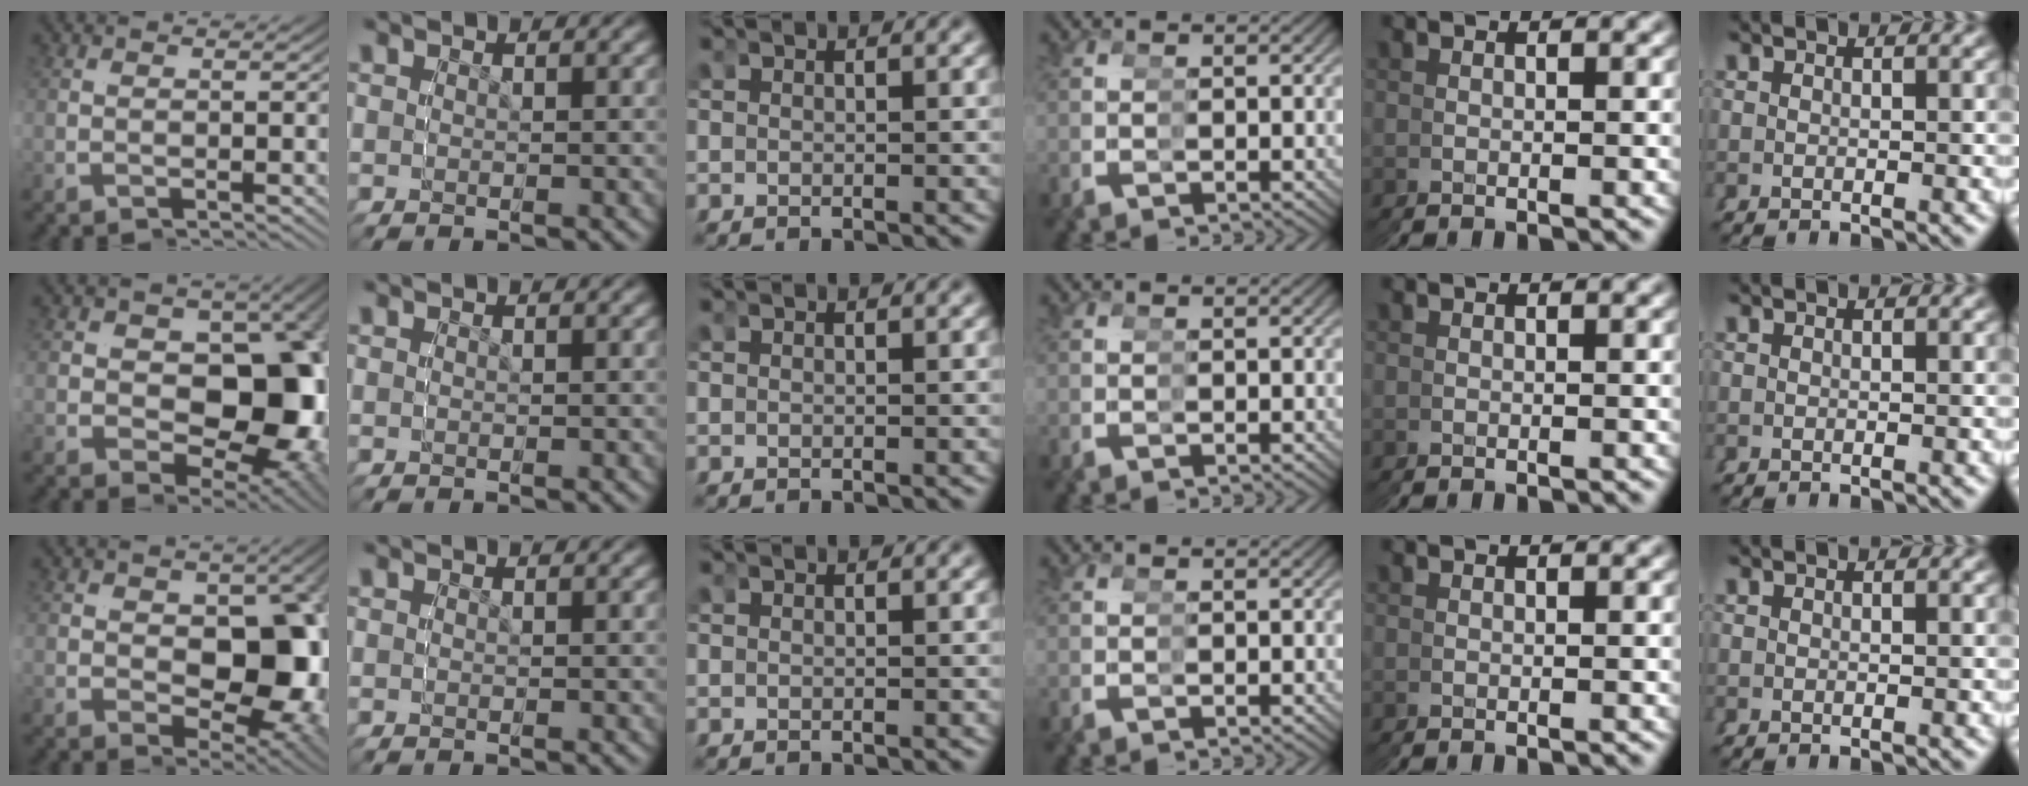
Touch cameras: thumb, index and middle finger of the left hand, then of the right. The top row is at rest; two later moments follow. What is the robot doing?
{"motion": "grasp_and_lifting", "object": "condiment"}